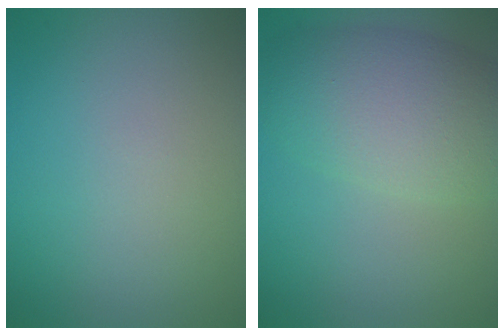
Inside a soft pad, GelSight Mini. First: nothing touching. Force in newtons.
{"total": 7.1, "press": 7.1, "slide": 0.3}